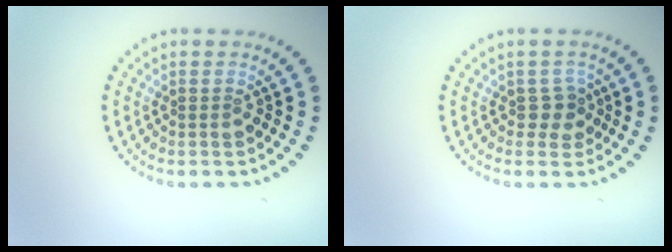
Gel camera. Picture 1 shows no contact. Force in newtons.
{"total": 1.5, "press": 1.3, "slide": 0.9}